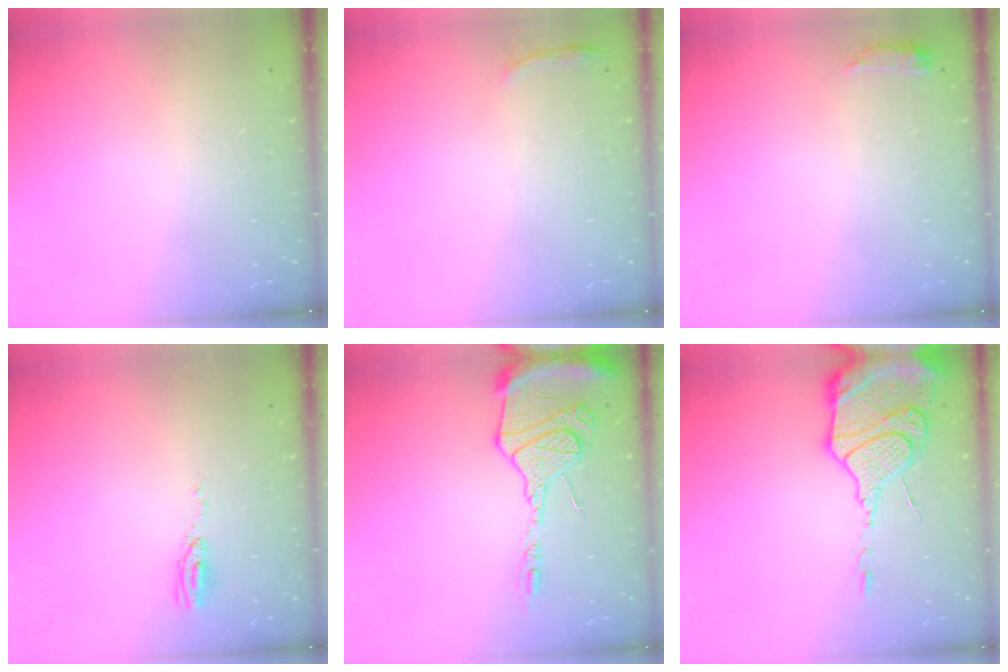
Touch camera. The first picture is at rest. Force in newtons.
{"total": 4.1, "press": 3.9, "slide": 1.1}
{"total": 2.8, "press": 2.8, "slide": 0.5}
{"total": 3.9, "press": 3.7, "slide": 1.4}
{"total": 14.8, "press": 14.7, "slide": 1.6}
{"total": 19.7, "press": 18.9, "slide": 5.7}